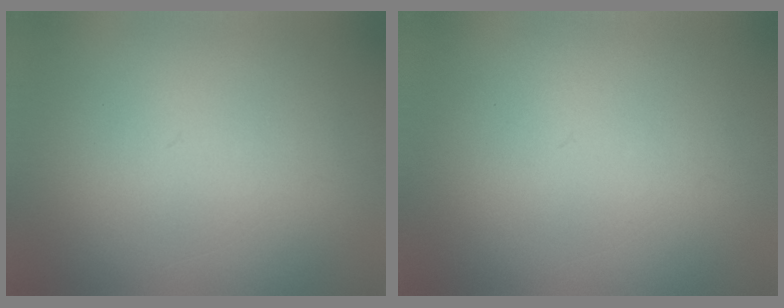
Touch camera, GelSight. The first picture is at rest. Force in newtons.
{"total": 1.0}